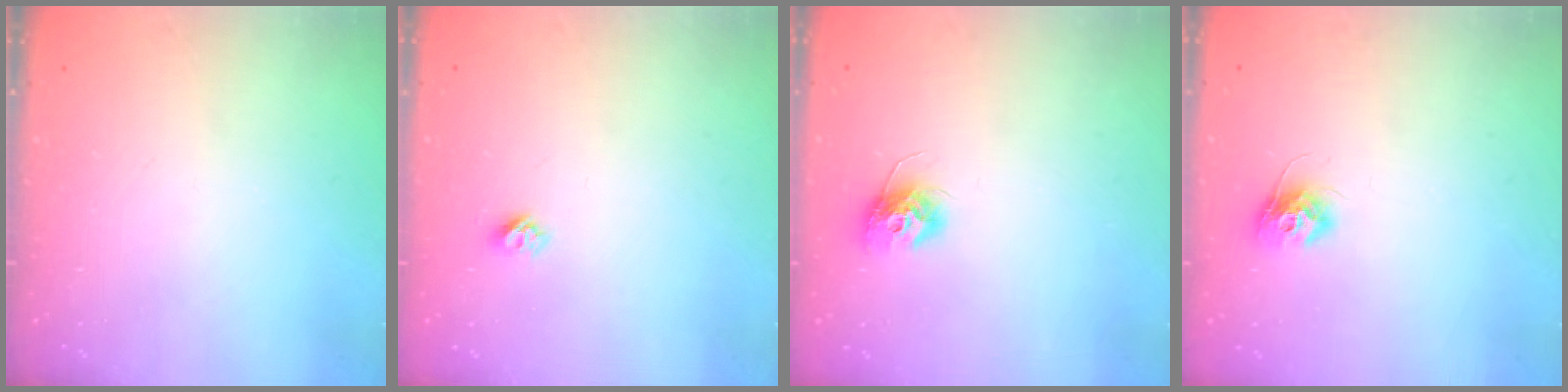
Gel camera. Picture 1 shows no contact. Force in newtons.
{"total": 4.3, "press": 4.2, "slide": 0.6}
{"total": 9.7, "press": 9.7, "slide": 0.2}
{"total": 8.7, "press": 8.6, "slide": 0.4}